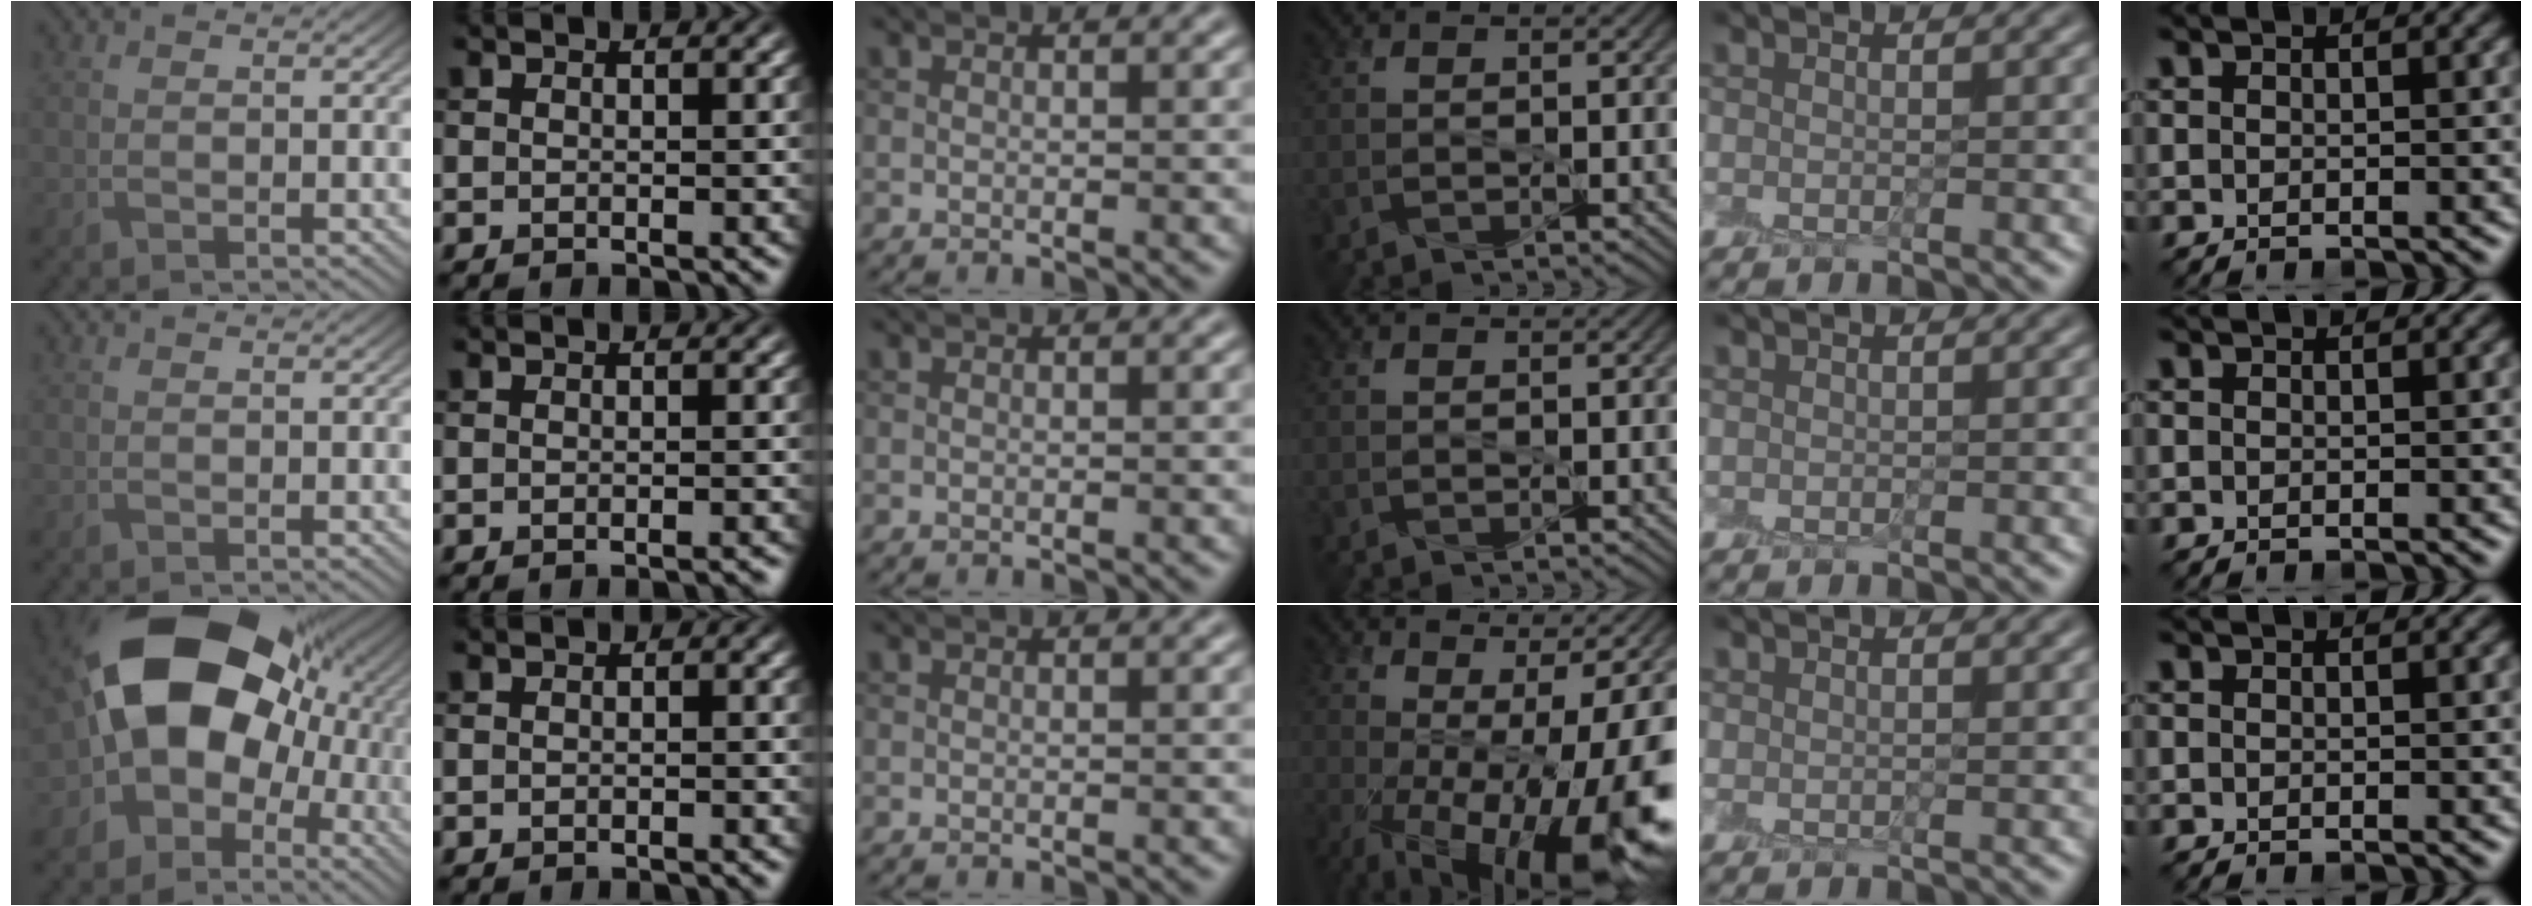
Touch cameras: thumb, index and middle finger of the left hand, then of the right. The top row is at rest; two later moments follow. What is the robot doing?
{"motion": "peel", "object": "small bumper sticker"}